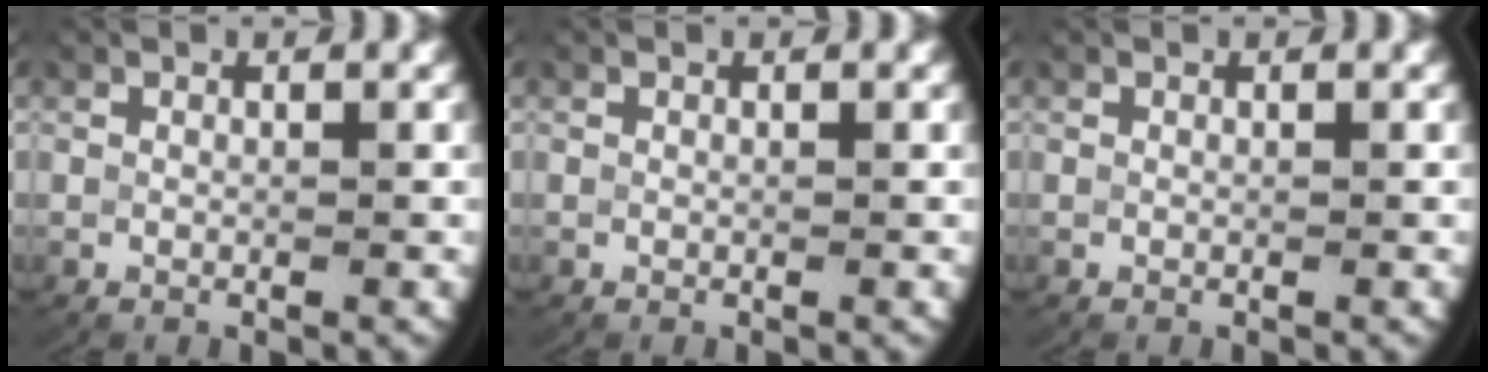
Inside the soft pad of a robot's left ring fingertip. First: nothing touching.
{"total": 0.0}
{"total": 0.0}